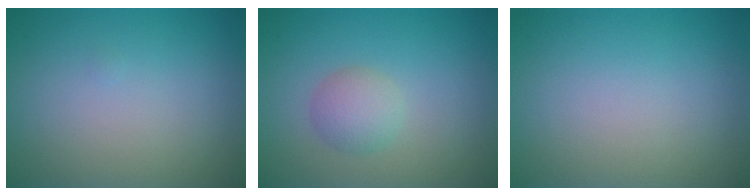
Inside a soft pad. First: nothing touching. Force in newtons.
{"total": 2.3, "press": 2.3, "slide": 0.1}
{"total": 0.0}